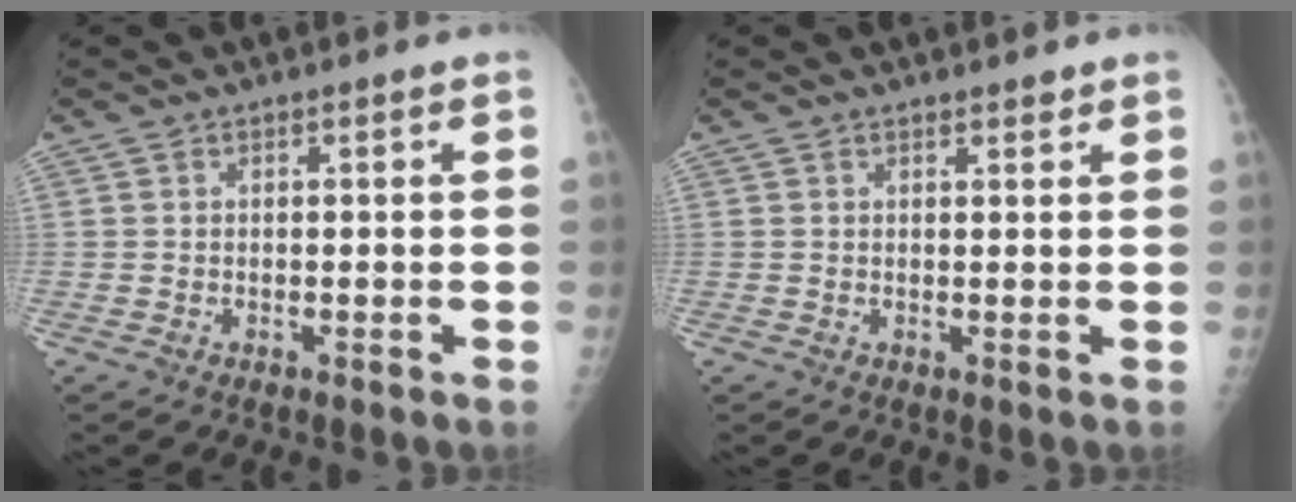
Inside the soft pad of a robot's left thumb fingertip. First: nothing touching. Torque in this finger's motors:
{"motor_torque": [-0.16, -0.01, -0.31, -0.24, 0.00]}